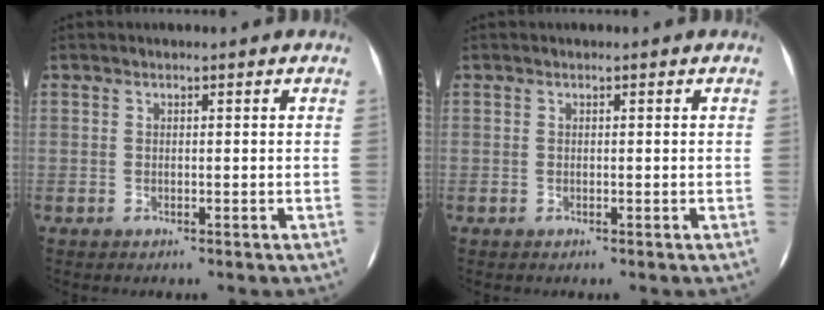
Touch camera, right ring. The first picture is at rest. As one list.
[{"total": 0.0}]